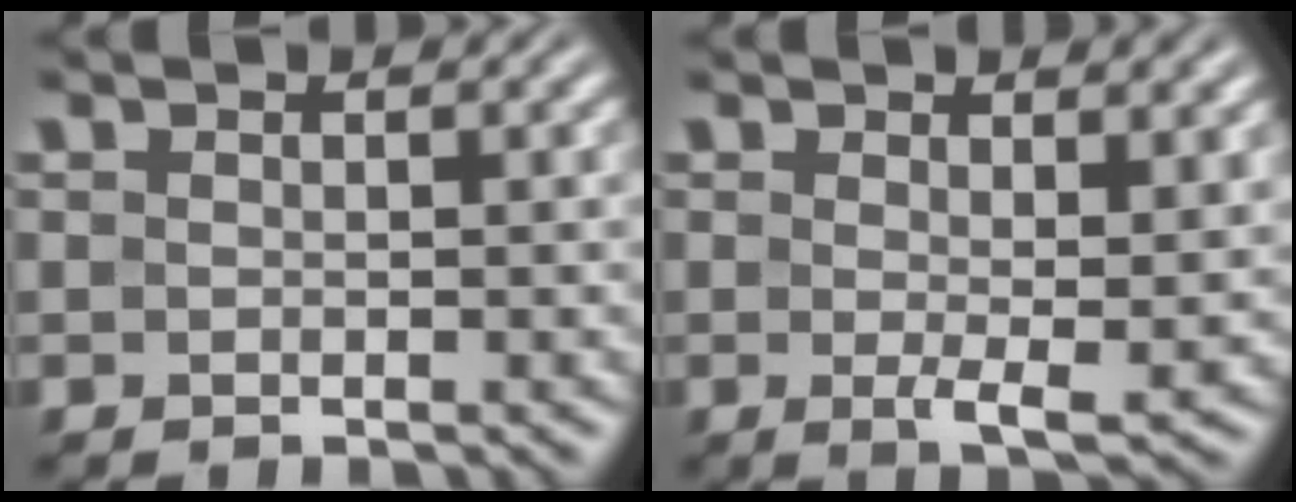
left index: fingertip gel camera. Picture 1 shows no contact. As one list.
[{"total": 3.2, "force": [0.8, 0.8, 3.0], "torque": [-0.046, -0.013, 0.016]}]